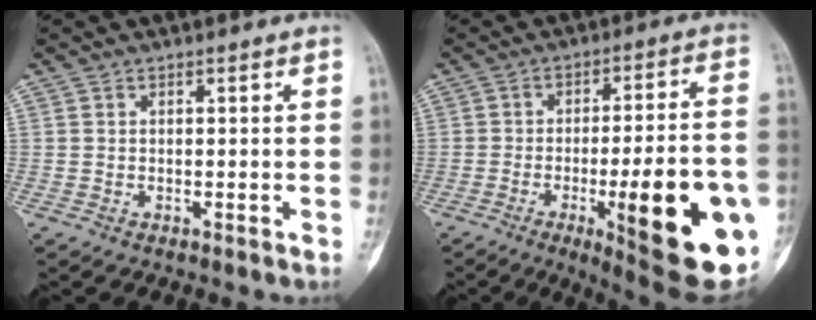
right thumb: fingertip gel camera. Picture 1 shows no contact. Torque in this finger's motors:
{"motor_torque": [2.51, 2.50, 1.93, -0.79, 0.45]}